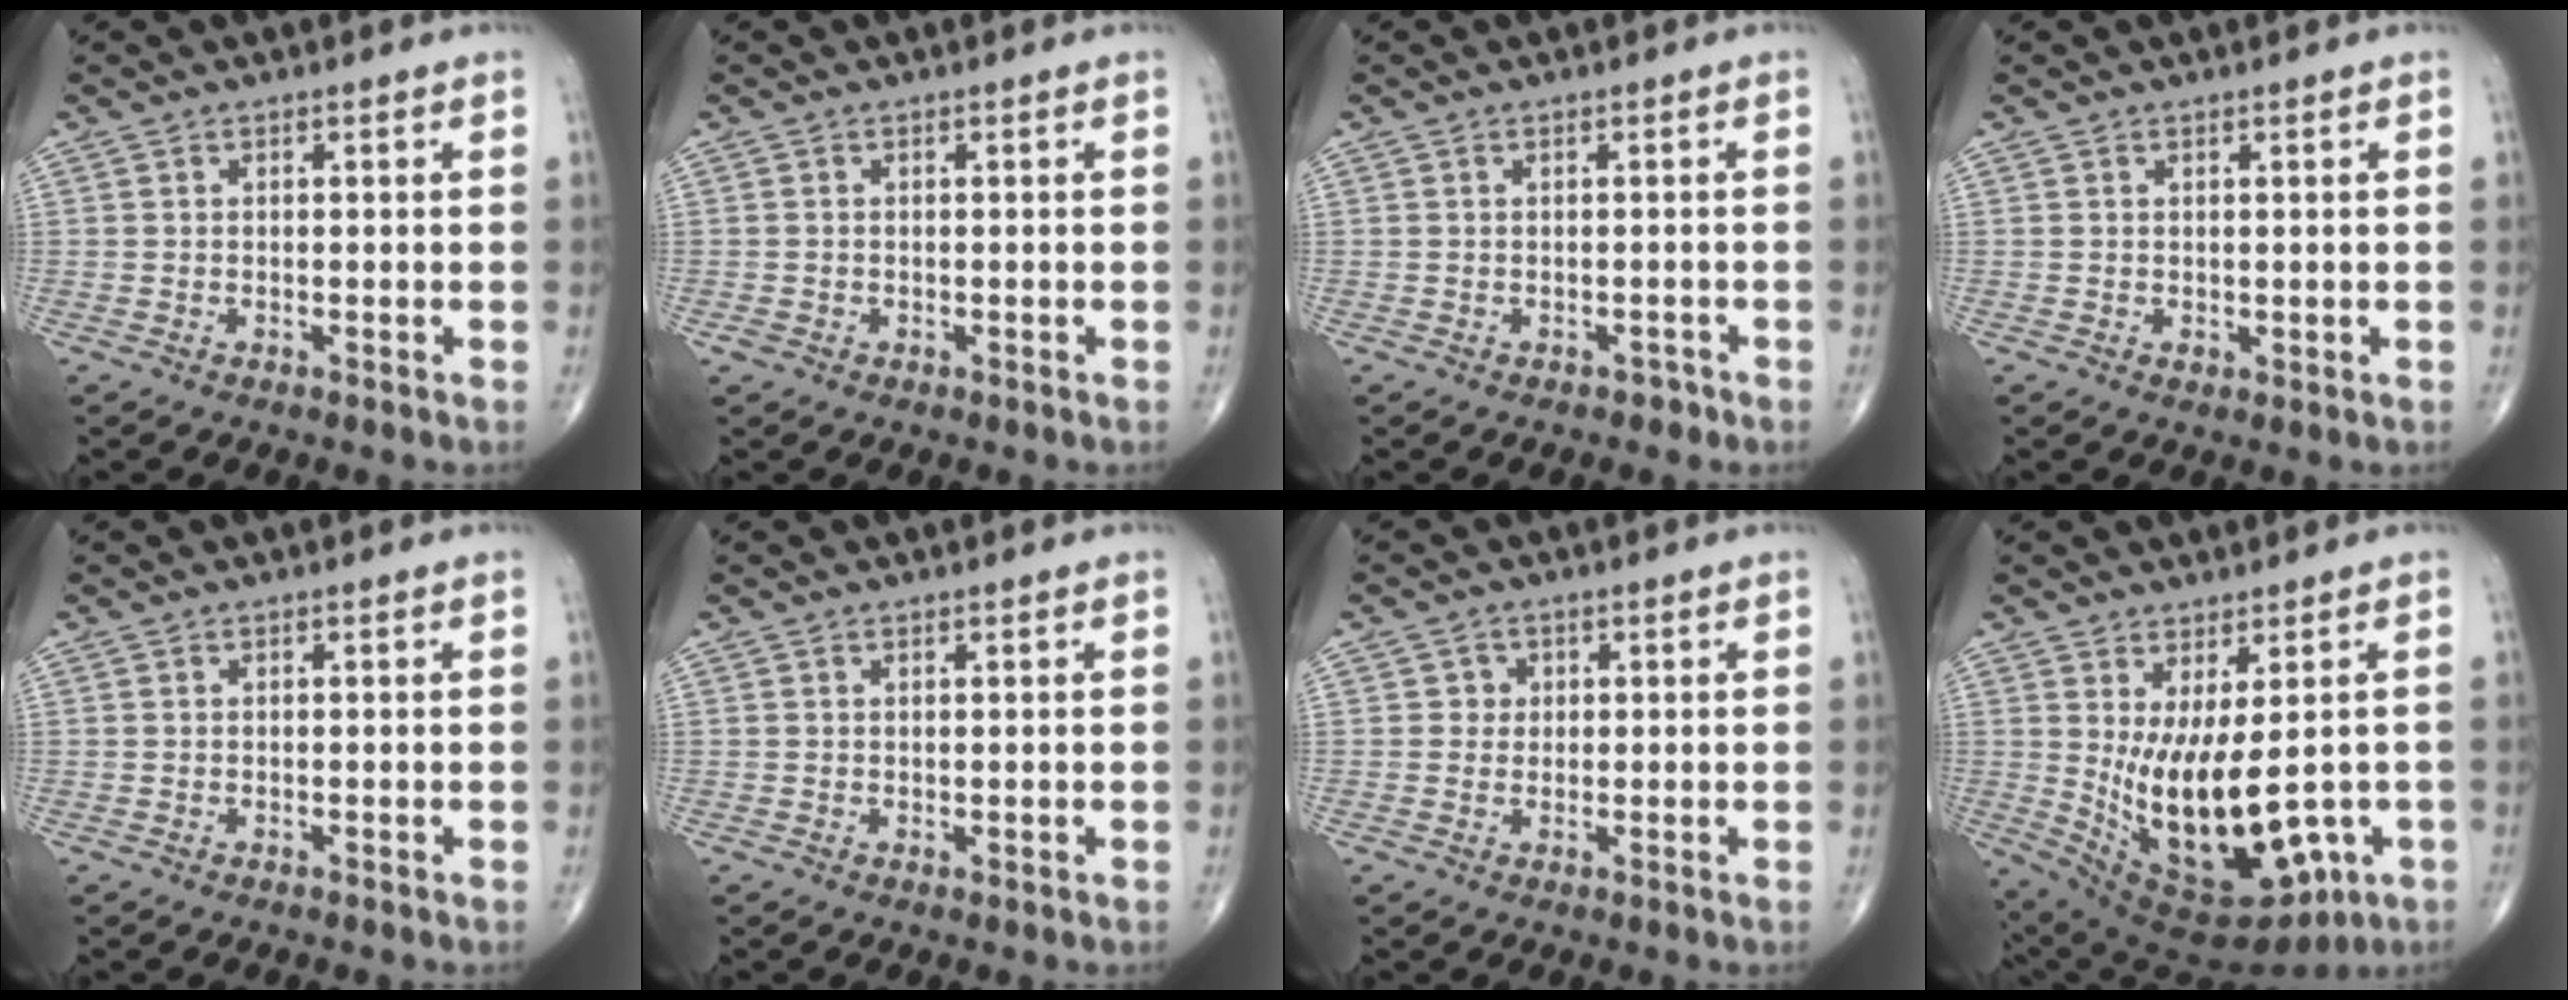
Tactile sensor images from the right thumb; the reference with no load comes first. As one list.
[{"total": 1.0, "force": [-0.3, 0.8, 0.4], "torque": [-0.012, 0.002, -0.004]}, {"total": 1.0, "force": [-0.6, 0.7, 0.4], "torque": [0.003, 0.003, -0.009]}, {"total": 0.9, "force": [0.2, 0.7, 0.5], "torque": [-0.007, -0.003, 0.005]}, {"total": 0.0}, {"total": 0.0}, {"total": 2.1, "force": [0.4, 2.0, 0.4], "torque": [0.008, 0.003, 0.002]}, {"total": 17.0, "force": [-1.3, 7.8, 15.0], "torque": [-0.251, -0.022, 0.014]}]